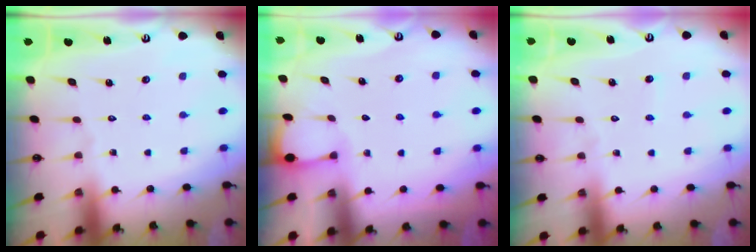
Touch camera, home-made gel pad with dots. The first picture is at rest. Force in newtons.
{"total": 2.0, "press": 2.0, "slide": 0.2}
{"total": 2.9, "press": 2.9, "slide": 0.3}